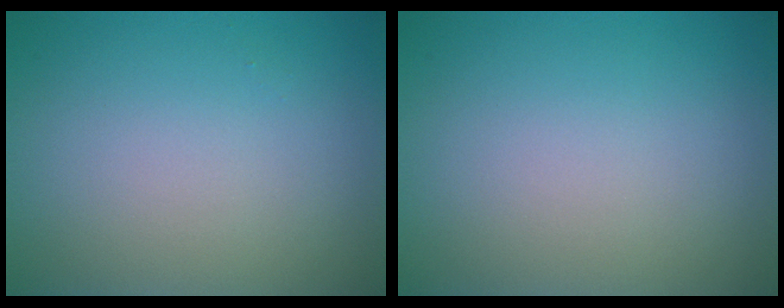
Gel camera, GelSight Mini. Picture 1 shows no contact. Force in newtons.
{"total": 0.0}